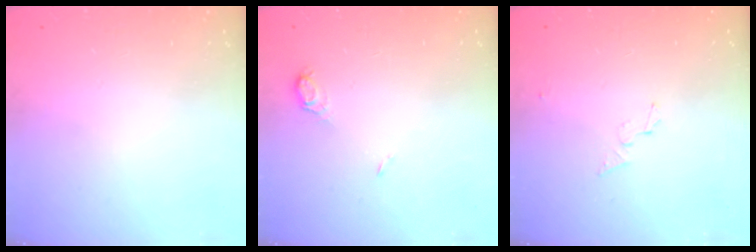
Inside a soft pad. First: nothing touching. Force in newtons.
{"total": 5.0, "press": 5.0, "slide": 0.5}
{"total": 4.0, "press": 4.0, "slide": 0.4}